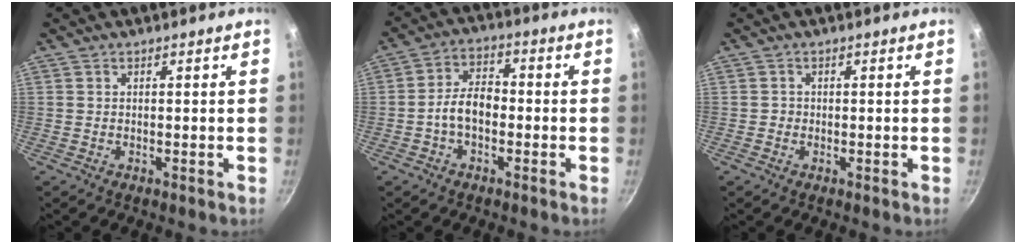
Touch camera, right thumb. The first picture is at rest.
{"total": 6.7, "force": [-1.7, 4.2, 5.0], "torque": [-0.071, 0.031, -0.038]}
{"total": 0.8, "force": [-0.2, 0.7, 0.1], "torque": [0.002, 0.001, -0.006]}